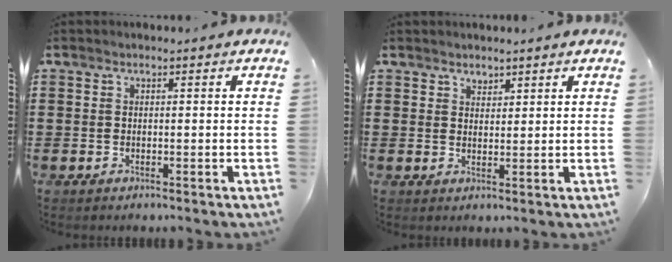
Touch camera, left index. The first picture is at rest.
{"total": 1.6, "force": [1.5, 0.6, -0.1], "torque": [0.007, -0.001, 0.027]}